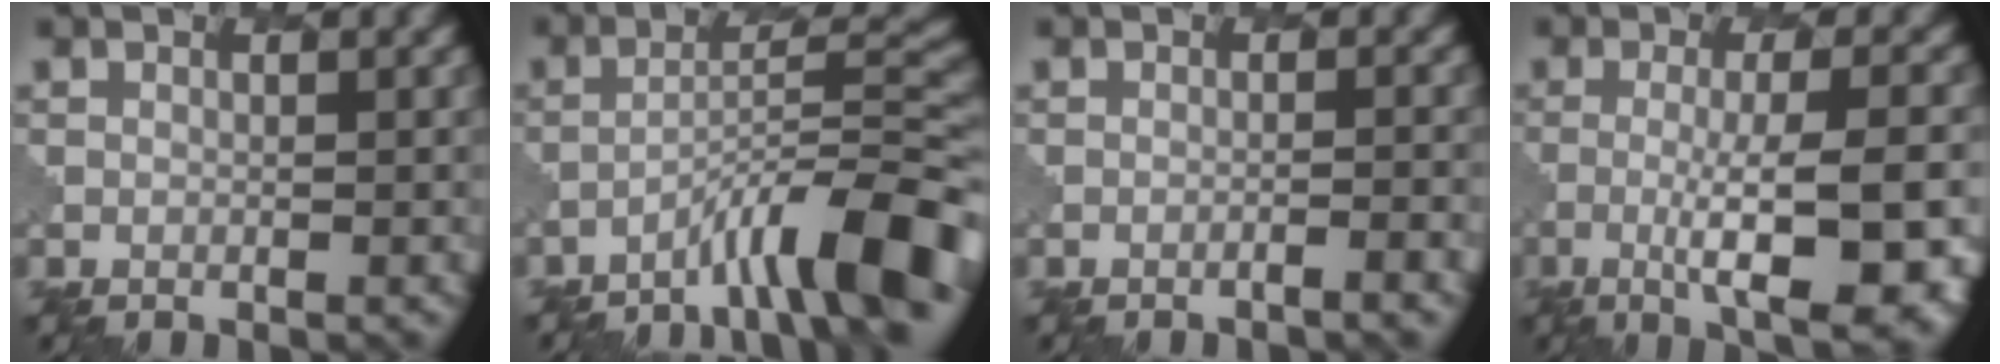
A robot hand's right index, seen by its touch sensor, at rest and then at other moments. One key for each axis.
{"total": 9.5, "fx": -6.2, "fy": 1.4, "fz": 7.1, "tx": -0.098, "ty": 0.024, "tz": -0.094}
{"total": 1.9, "fx": -1.3, "fy": 0.2, "fz": 1.4, "tx": -0.012, "ty": 0.005, "tz": -0.026}
{"total": 9.5, "fx": -3.1, "fy": 2.4, "fz": 8.6, "tx": -0.120, "ty": 0.000, "tz": -0.046}